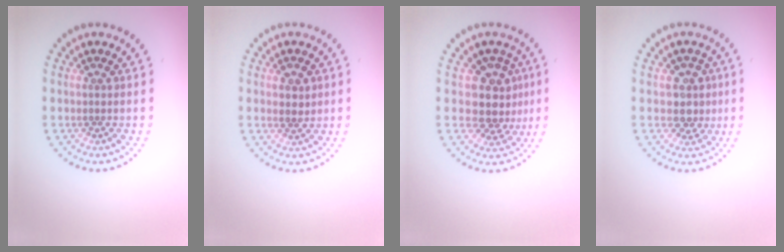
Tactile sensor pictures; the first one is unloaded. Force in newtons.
{"total": 1.1, "press": 1.1, "slide": 0.3}
{"total": 3.8, "press": 3.1, "slide": 2.2}
{"total": 2.5, "press": 2.2, "slide": 1.1}